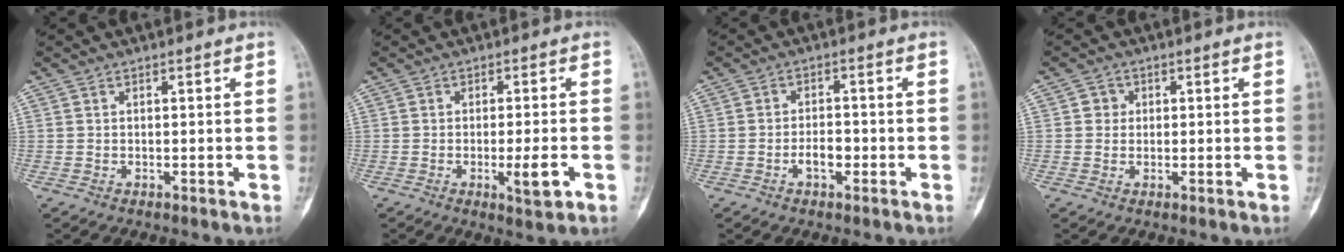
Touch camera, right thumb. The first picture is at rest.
{"total": 5.0, "force": [-1.5, 0.9, 4.6], "torque": [-0.074, -0.004, -0.018]}
{"total": 3.3, "force": [-1.3, 1.7, 2.5], "torque": [-0.039, 0.010, -0.022]}
{"total": 2.1, "force": [0.4, 2.0, 0.5], "torque": [0.004, 0.004, 0.001]}